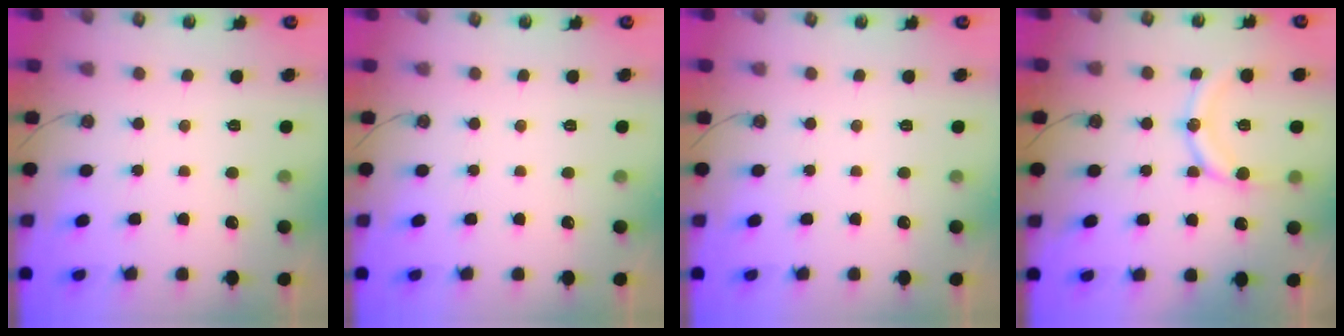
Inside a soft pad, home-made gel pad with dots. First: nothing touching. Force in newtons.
{"total": 0.0}
{"total": 0.0}
{"total": 13.6, "press": 13.3, "slide": 2.9}